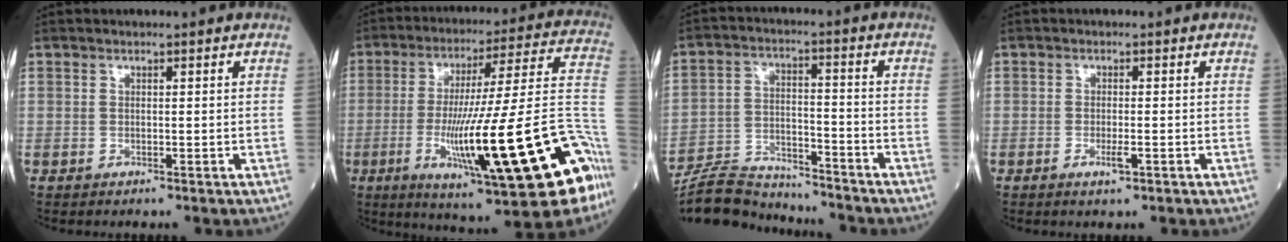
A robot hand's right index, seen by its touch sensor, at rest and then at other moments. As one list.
[{"total": 28.9, "force": [-10.4, 2.3, 26.9], "torque": [-0.353, -0.019, -0.161]}, {"total": 12.4, "force": [-12.0, 2.1, 1.9], "torque": [-0.039, 0.020, -0.210]}, {"total": 2.0, "force": [-1.1, 0.4, 1.6], "torque": [-0.031, -0.001, -0.016]}]